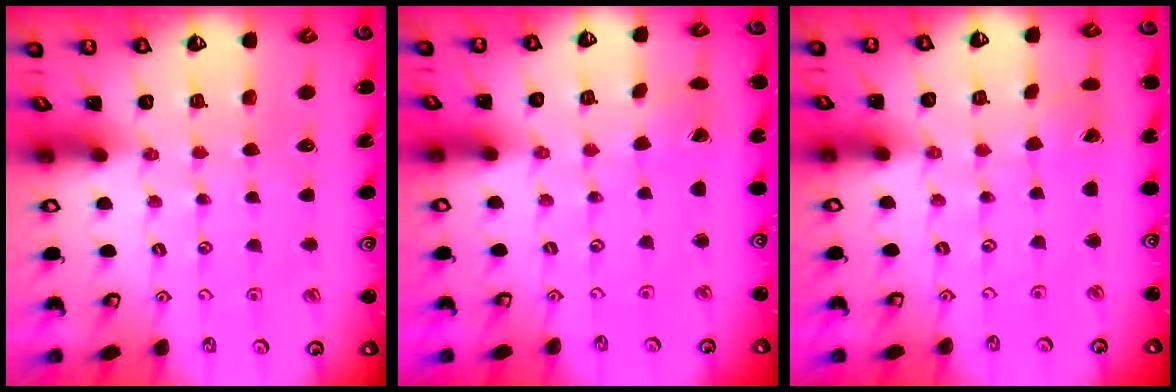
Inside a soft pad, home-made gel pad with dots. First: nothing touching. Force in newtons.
{"total": 0.0}
{"total": 1.5, "press": 1.5, "slide": 0.1}